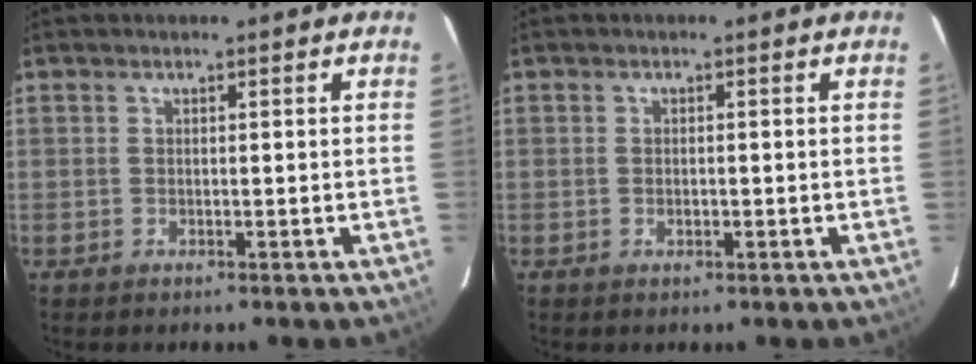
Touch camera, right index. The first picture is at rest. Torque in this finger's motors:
{"motor_torque": [-0.07, -0.03, -0.02, -0.01]}